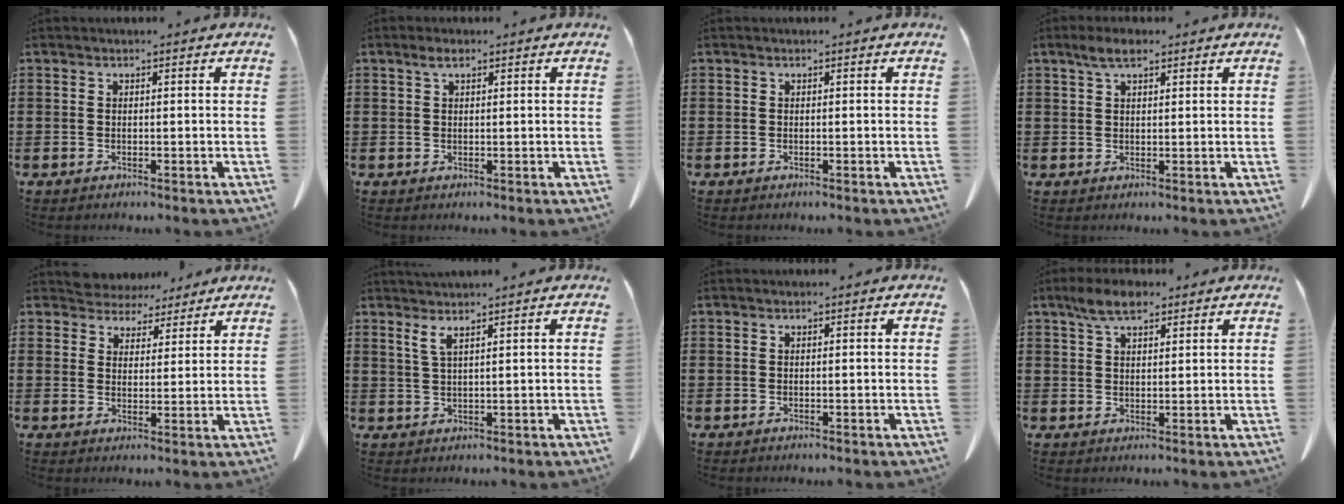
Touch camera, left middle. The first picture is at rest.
{"total": 1.6, "force": [0.8, 0.7, 1.3], "torque": [-0.029, 0.002, 0.014]}
{"total": 0.0}
{"total": 3.4, "force": [2.2, 1.0, 2.4], "torque": [-0.053, 0.003, 0.039]}
{"total": 4.6, "force": [4.3, 1.5, -0.2], "torque": [-0.015, -0.015, 0.084]}
{"total": 2.3, "force": [1.5, -0.1, 1.7], "torque": [-0.039, -0.003, 0.028]}
{"total": 0.0}
{"total": 5.3, "force": [3.7, 1.8, 3.4], "torque": [-0.067, 0.000, 0.067]}